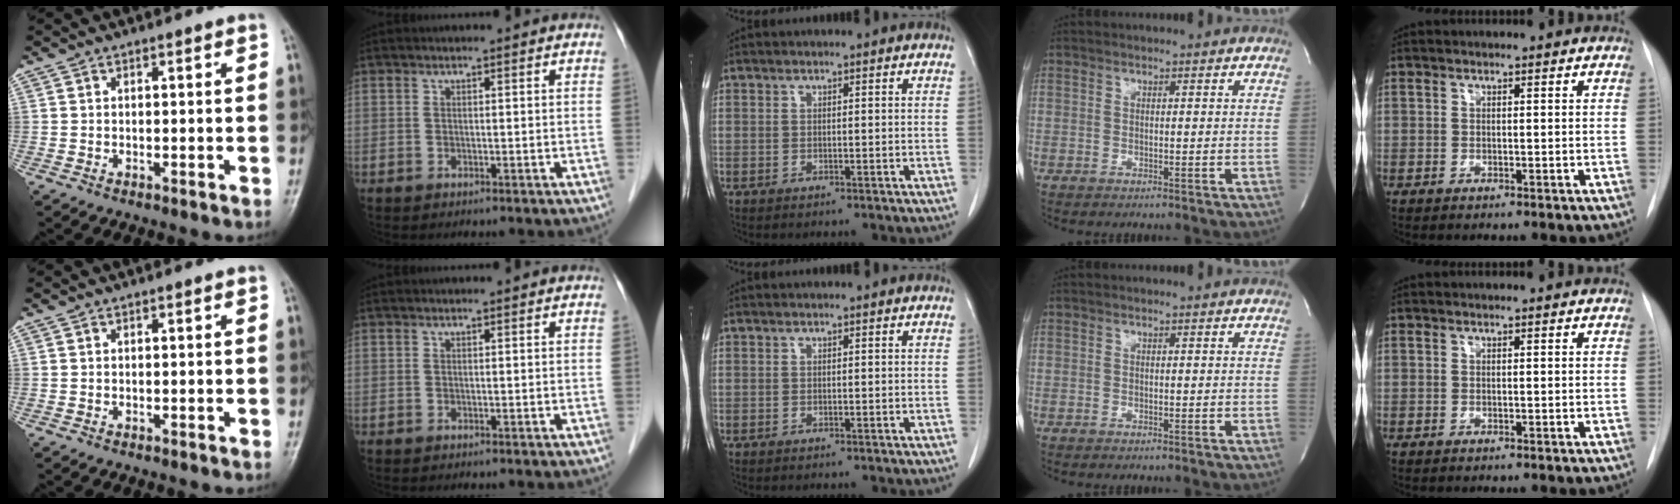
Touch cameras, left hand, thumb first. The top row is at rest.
{}